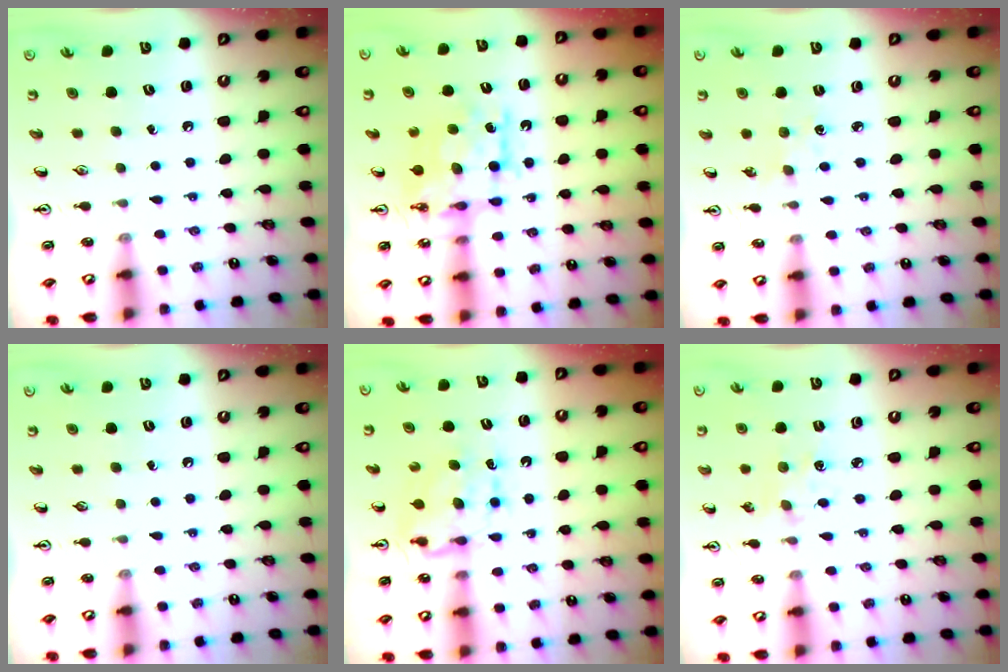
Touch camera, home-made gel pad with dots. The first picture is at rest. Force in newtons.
{"total": 9.6, "press": 9.6, "slide": 0.5}
{"total": 2.8, "press": 2.7, "slide": 0.5}
{"total": 0.0}
{"total": 7.6, "press": 7.6, "slide": 0.2}
{"total": 4.9, "press": 4.9, "slide": 0.7}